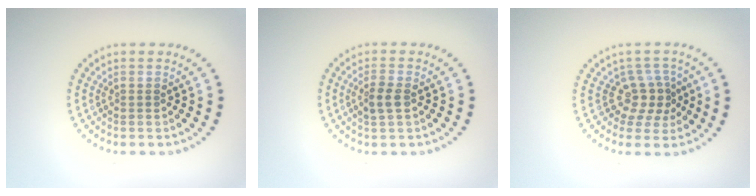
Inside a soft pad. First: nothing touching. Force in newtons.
{"total": 1.8, "press": 1.8, "slide": 0.4}
{"total": 3.0, "press": 2.2, "slide": 2.0}